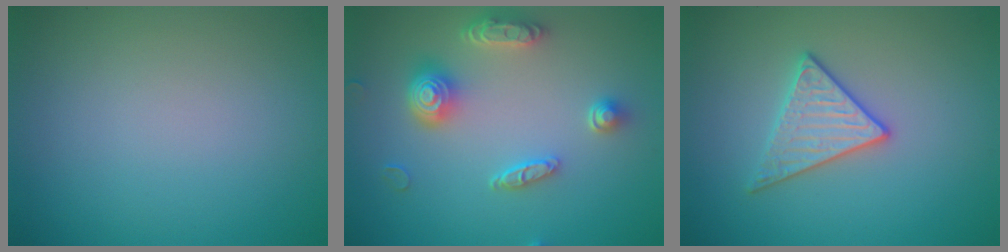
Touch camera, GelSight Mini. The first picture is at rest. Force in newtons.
{"total": 4.8, "press": 3.9, "slide": 2.8}
{"total": 2.9, "press": 2.9, "slide": 0.4}